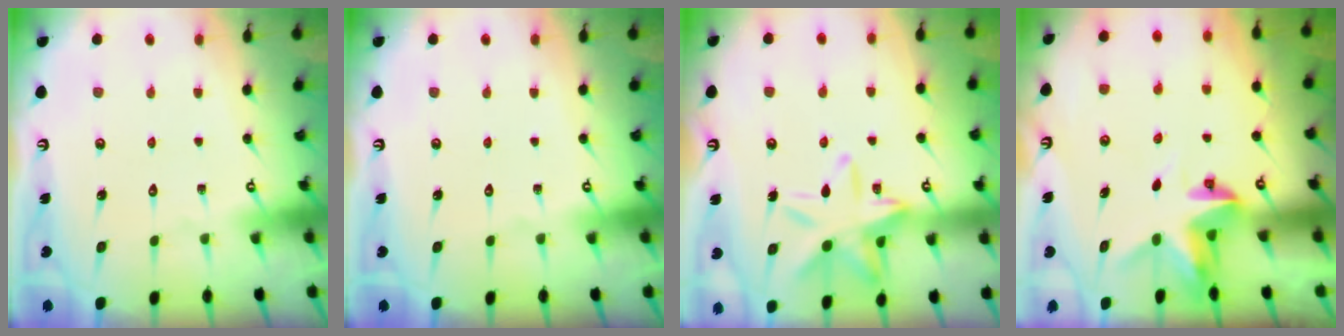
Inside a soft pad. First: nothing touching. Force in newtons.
{"total": 0.0}
{"total": 15.3, "press": 15.3, "slide": 1.0}
{"total": 3.3, "press": 3.3, "slide": 0.2}